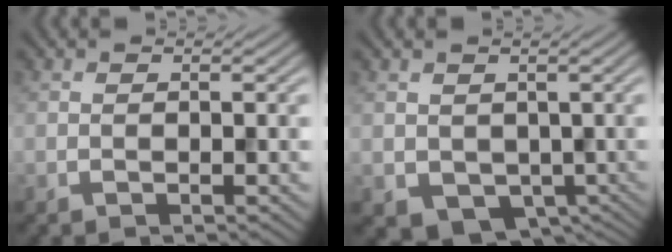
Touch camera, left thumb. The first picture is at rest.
{"total": 3.7, "force": [-0.4, 3.3, 1.7], "torque": [-0.041, -0.028, 0.007]}